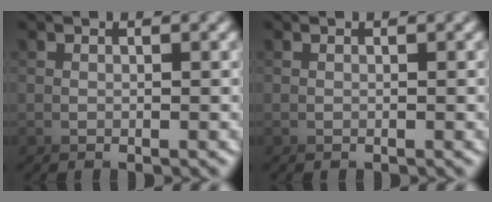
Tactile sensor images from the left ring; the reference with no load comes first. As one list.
[{"total": 0.0}]